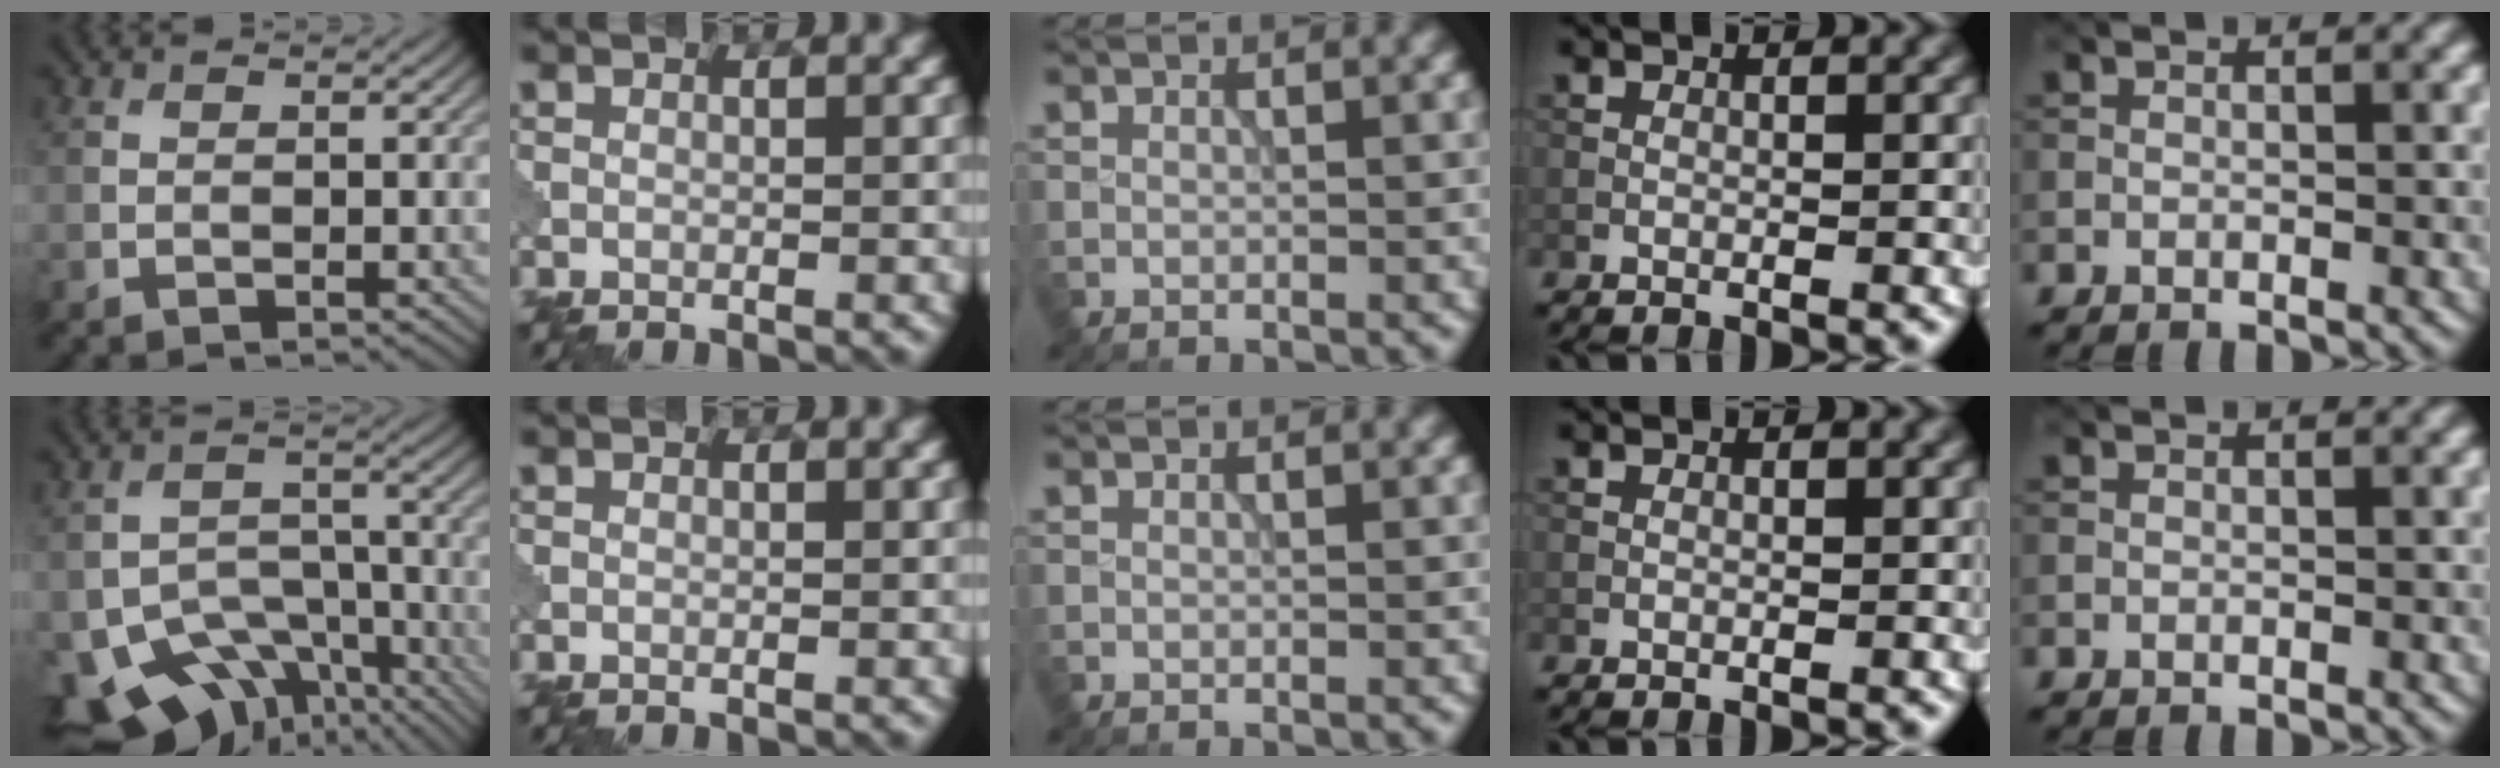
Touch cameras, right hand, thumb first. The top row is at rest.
{"thumb": {"total": 13.9, "force": [-9.2, 8.0, 6.8], "torque": [-0.139, -0.041, -0.132]}}